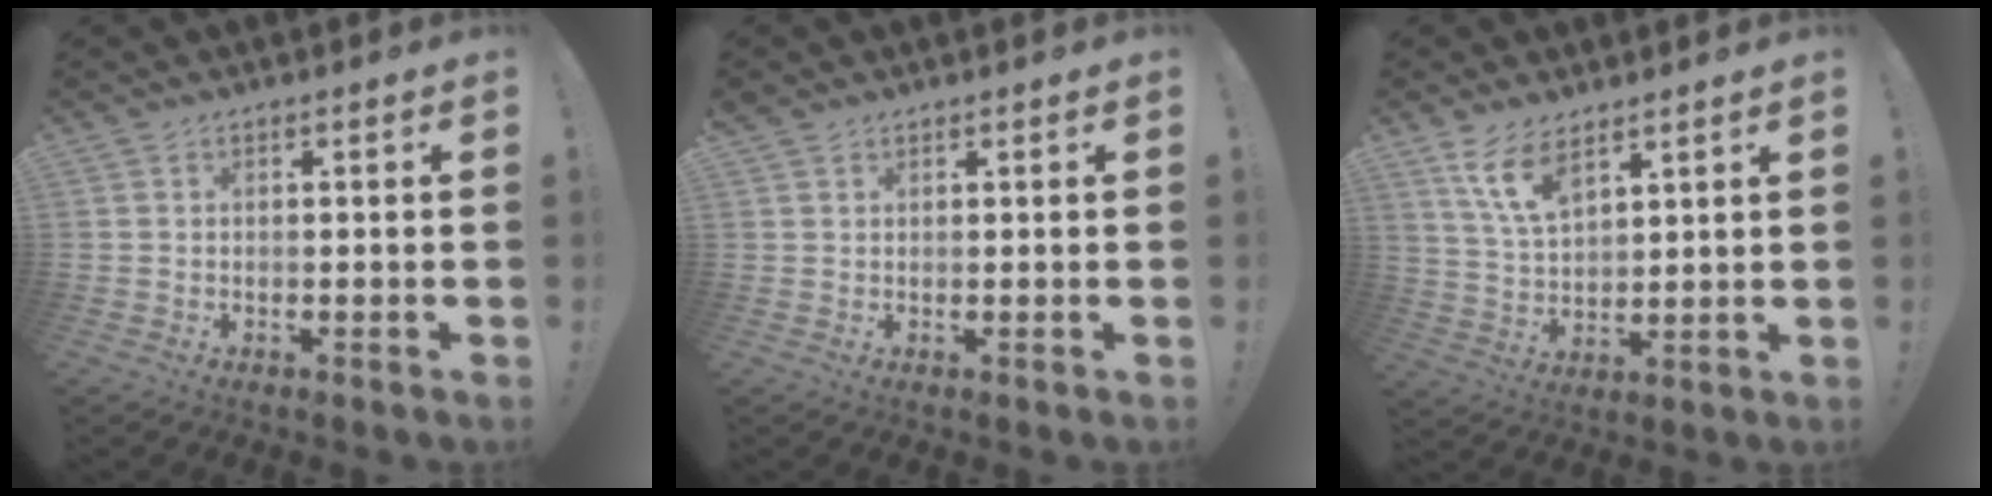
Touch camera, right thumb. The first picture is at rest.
{"total": 0.9, "force": [0.8, 0.4, 0.2], "torque": [0.003, -0.004, 0.014]}
{"total": 9.4, "force": [6.7, 4.0, 5.2], "torque": [-0.104, -0.030, 0.130]}